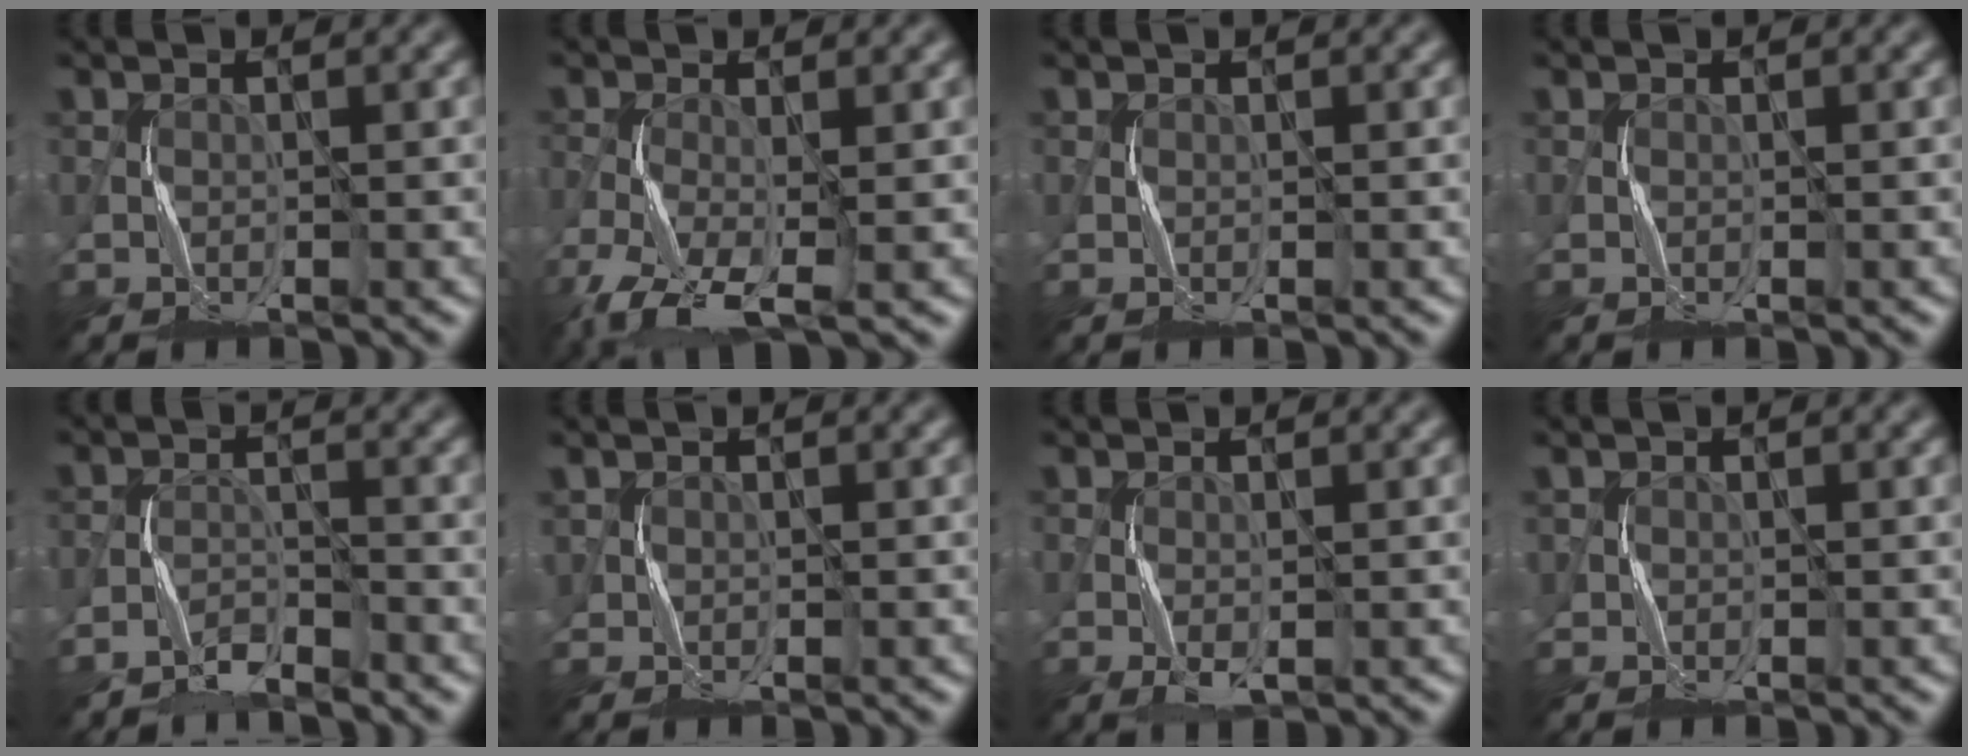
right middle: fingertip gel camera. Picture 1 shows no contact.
{"total": 6.5, "force": [-3.7, 2.4, 4.8], "torque": [-0.116, -0.019, -0.075]}
{"total": 0.0}
{"total": 0.0}
{"total": 2.6, "force": [-2.5, 0.6, 0.5], "torque": [-0.010, 0.002, -0.053]}
{"total": 1.1, "force": [0.6, 0.7, 0.6], "torque": [-0.015, 0.002, 0.011]}
{"total": 1.5, "force": [-0.5, 0.6, 1.2], "torque": [-0.031, -0.004, -0.005]}
{"total": 0.9, "force": [0.3, 0.7, 0.6], "torque": [-0.012, 0.001, 0.005]}